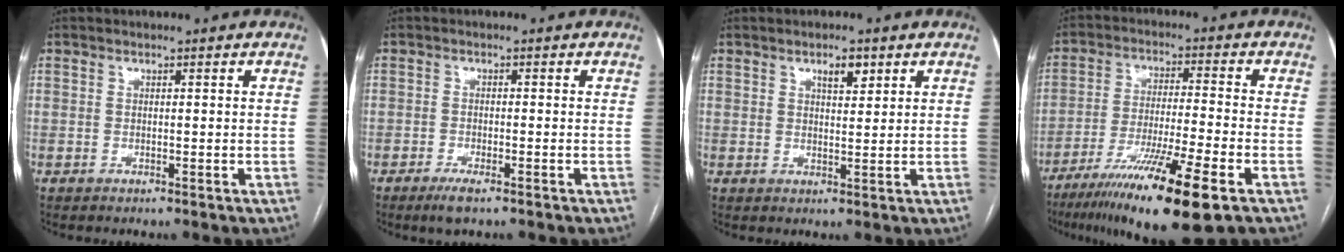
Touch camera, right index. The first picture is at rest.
{"total": 2.9, "force": [-2.0, 0.5, 2.1], "torque": [-0.042, -0.004, -0.035]}
{"total": 3.1, "force": [1.8, 1.0, 2.3], "torque": [-0.039, 0.000, 0.030]}
{"total": 16.3, "force": [-10.0, 0.2, 12.9], "torque": [-0.217, -0.041, -0.171]}